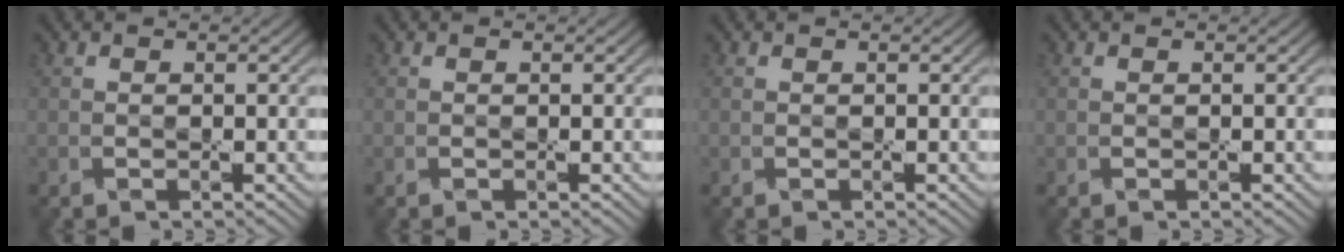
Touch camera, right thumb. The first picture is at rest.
{"total": 0.0}
{"total": 0.0}
{"total": 0.0}